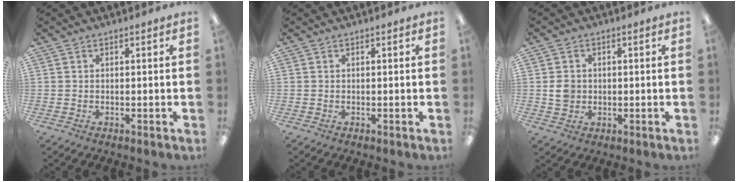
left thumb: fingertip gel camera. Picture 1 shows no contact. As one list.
[{"total": 0.0}, {"total": 3.8, "force": [0.1, 3.3, 1.8], "torque": [-0.026, 0.005, 0.001]}]